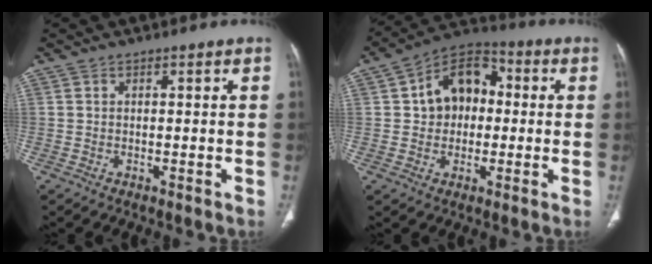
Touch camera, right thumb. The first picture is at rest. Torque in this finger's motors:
{"motor_torque": [0.17, 0.20, 0.22, -0.14, 0.23]}